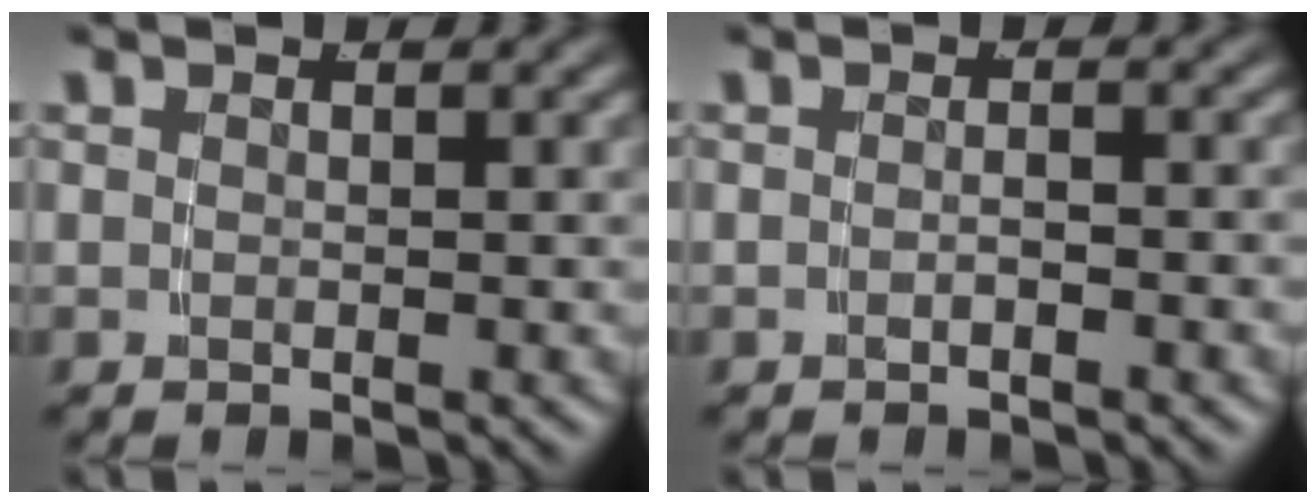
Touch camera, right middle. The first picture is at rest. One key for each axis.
{"total": 1.1, "fx": -1.0, "fy": -0.3, "fz": 0.4, "tx": -0.003, "ty": 0.002, "tz": -0.016}